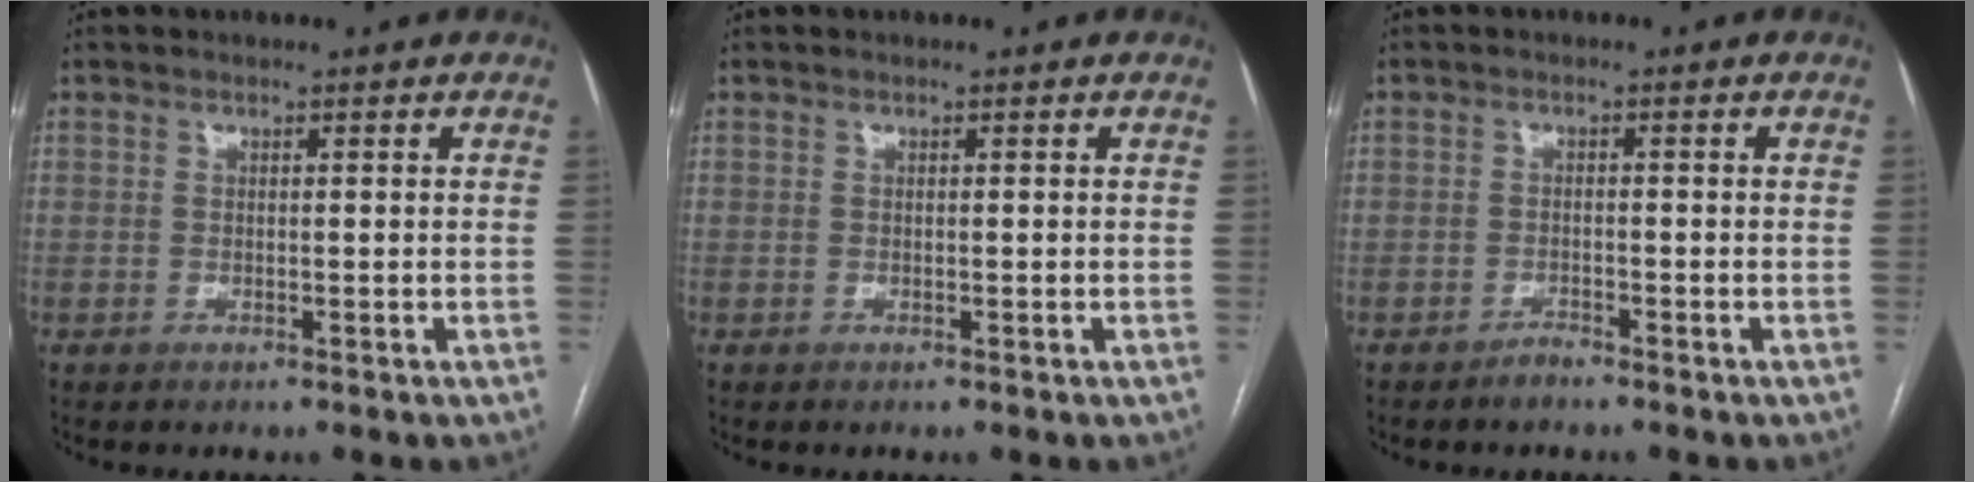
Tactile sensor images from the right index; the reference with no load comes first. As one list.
[{"total": 0.0}, {"total": 1.4, "force": [-1.3, 0.4, 0.2], "torque": [-0.002, 0.002, -0.022]}]